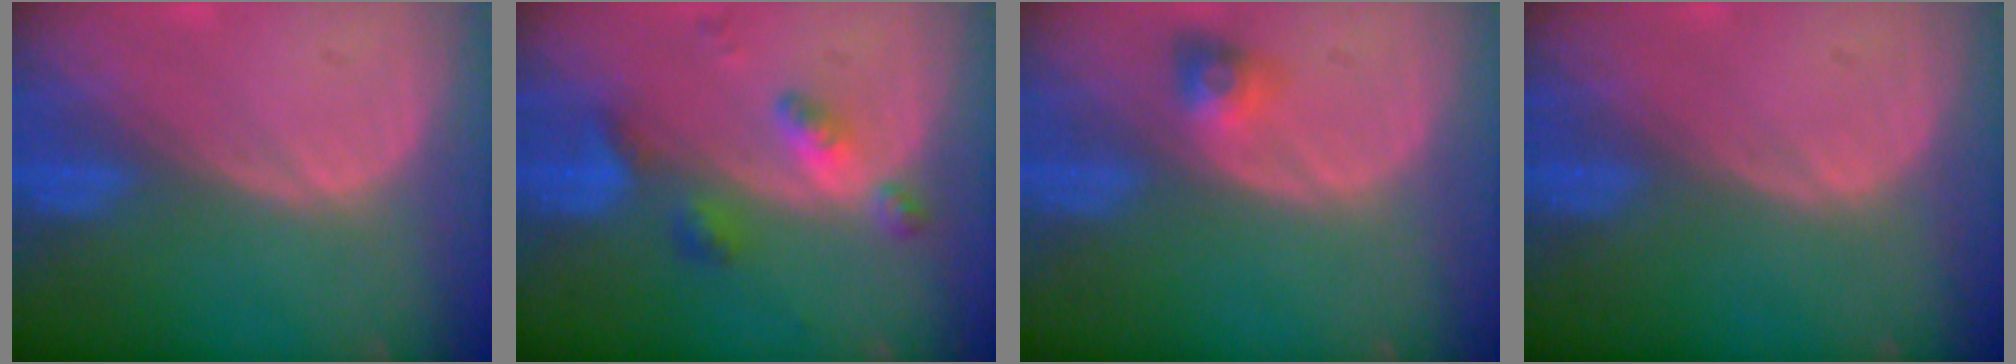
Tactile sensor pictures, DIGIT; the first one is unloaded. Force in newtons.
{"total": 5.5, "press": 4.8, "slide": 2.8}
{"total": 3.0, "press": 2.7, "slide": 1.3}
{"total": 0.0}